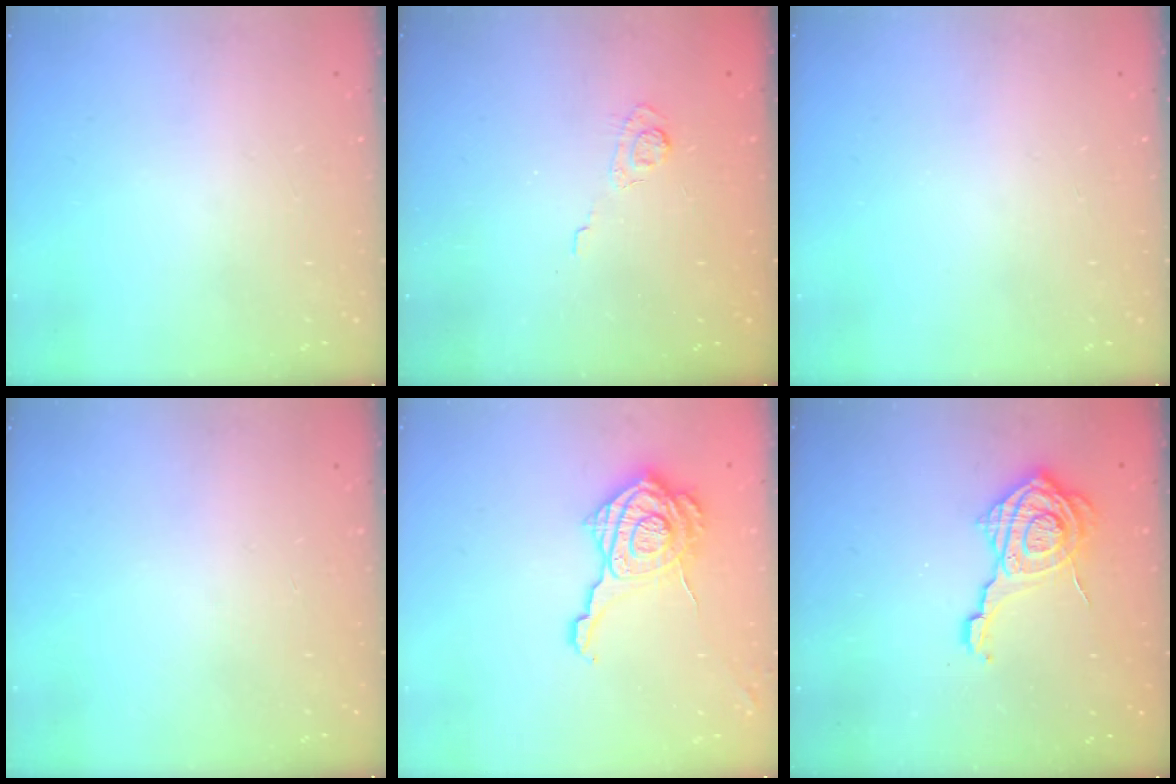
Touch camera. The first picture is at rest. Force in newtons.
{"total": 3.2, "press": 2.8, "slide": 1.6}
{"total": 0.0}
{"total": 0.0}
{"total": 17.4, "press": 17.3, "slide": 1.0}
{"total": 14.7, "press": 14.7, "slide": 0.8}